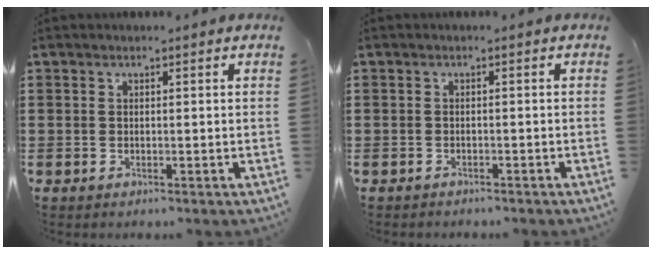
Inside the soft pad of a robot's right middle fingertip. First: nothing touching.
{"total": 0.8, "force": [-0.8, 0.1, -0.1], "torque": [-0.001, 0.001, -0.018]}